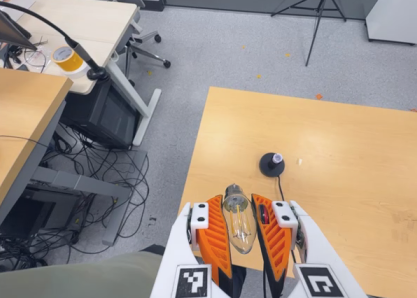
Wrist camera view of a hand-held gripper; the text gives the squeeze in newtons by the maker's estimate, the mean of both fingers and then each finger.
{"total": 21.5, "left": 23.4, "right": 19.7}